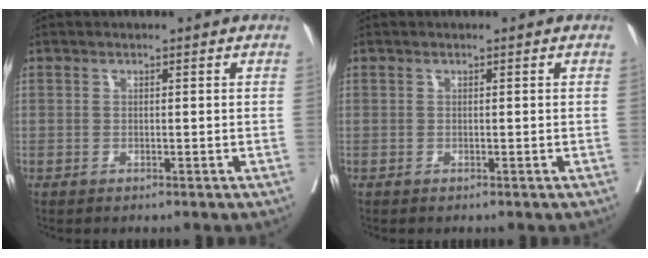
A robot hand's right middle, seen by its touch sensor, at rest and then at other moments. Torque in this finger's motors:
{"motor_torque": [-0.03, -0.07, -0.01, 0.00]}